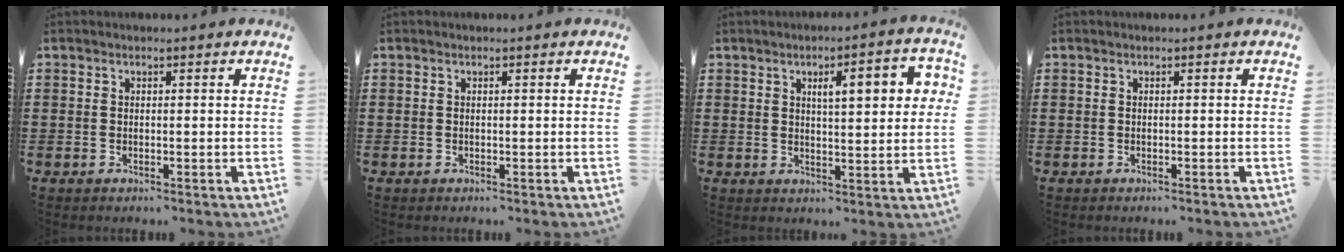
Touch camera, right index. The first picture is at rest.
{"total": 0.0}
{"total": 6.1, "force": [2.0, 1.6, 5.5], "torque": [-0.085, -0.002, 0.025]}
{"total": 0.0}